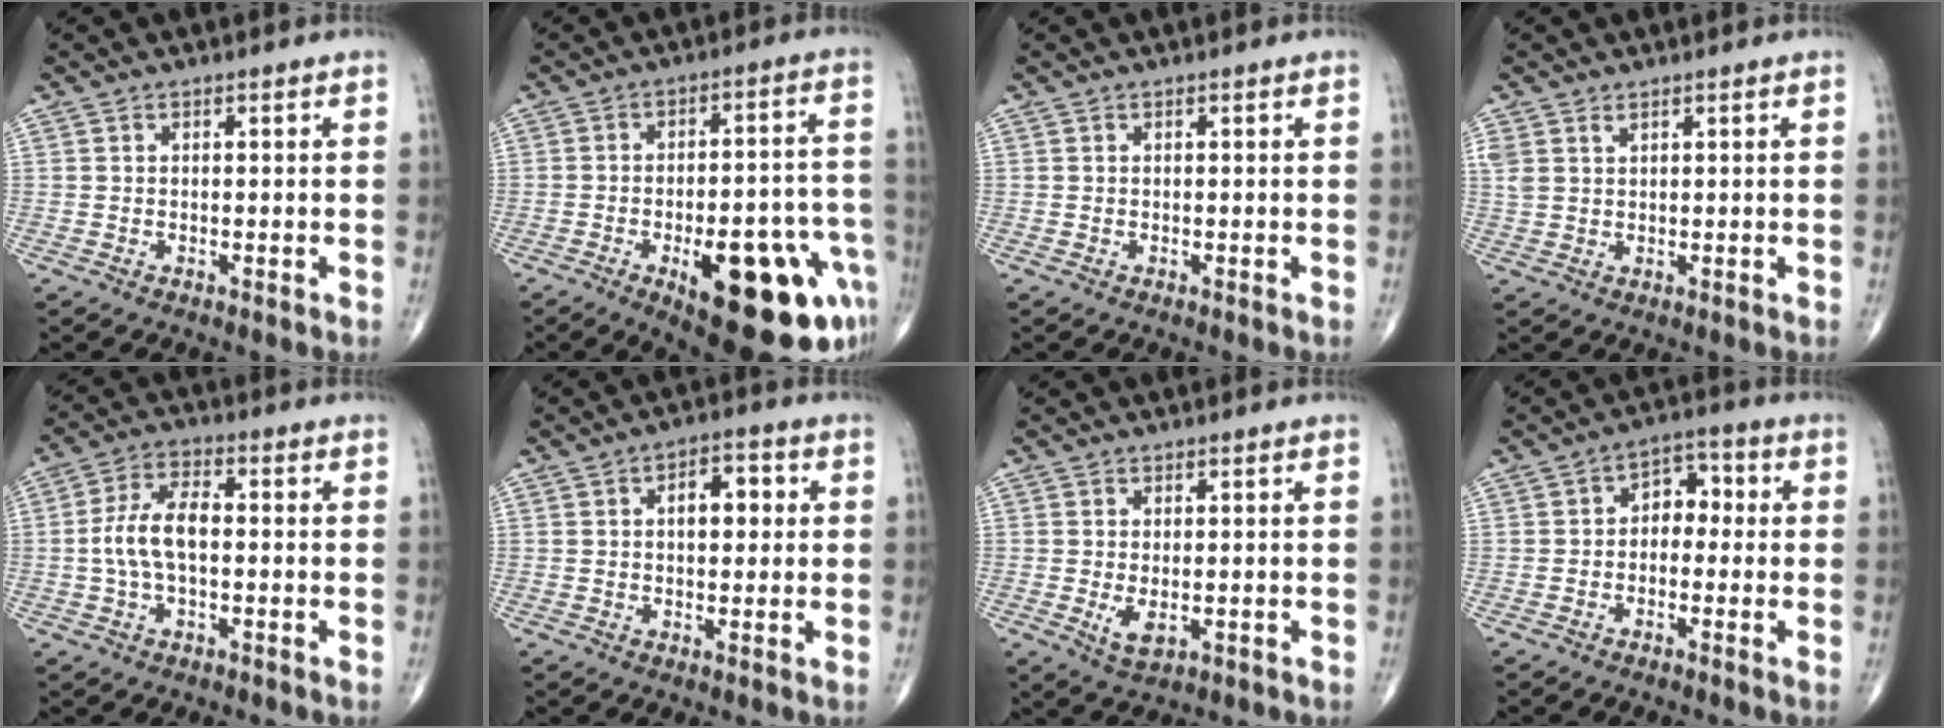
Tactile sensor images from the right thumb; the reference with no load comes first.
{"total": 24.0, "force": [-10.0, 9.1, 19.8], "torque": [-0.186, 0.046, -0.117]}
{"total": 0.0}
{"total": 2.8, "force": [1.8, 1.6, 1.4], "torque": [-0.031, 0.002, 0.044]}
{"total": 8.5, "force": [-0.5, 4.3, 7.4], "torque": [-0.154, 0.024, -0.015]}
{"total": 6.4, "force": [1.1, 3.6, 5.2], "torque": [-0.056, 0.011, 0.011]}
{"total": 3.5, "force": [-0.5, 1.8, 3.0], "torque": [-0.049, -0.008, 0.000]}
{"total": 5.6, "force": [-0.2, 4.0, 3.9], "torque": [-0.025, 0.025, -0.018]}